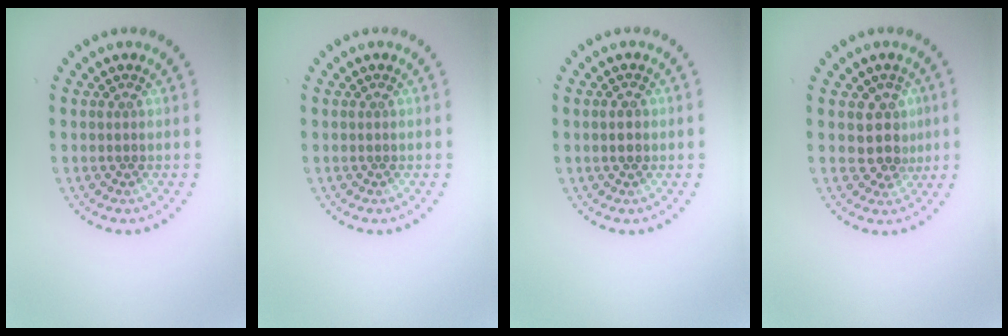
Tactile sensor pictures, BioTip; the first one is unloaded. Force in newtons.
{"total": 0.0}
{"total": 1.6, "press": 1.6, "slide": 0.3}
{"total": 3.2, "press": 2.6, "slide": 1.8}